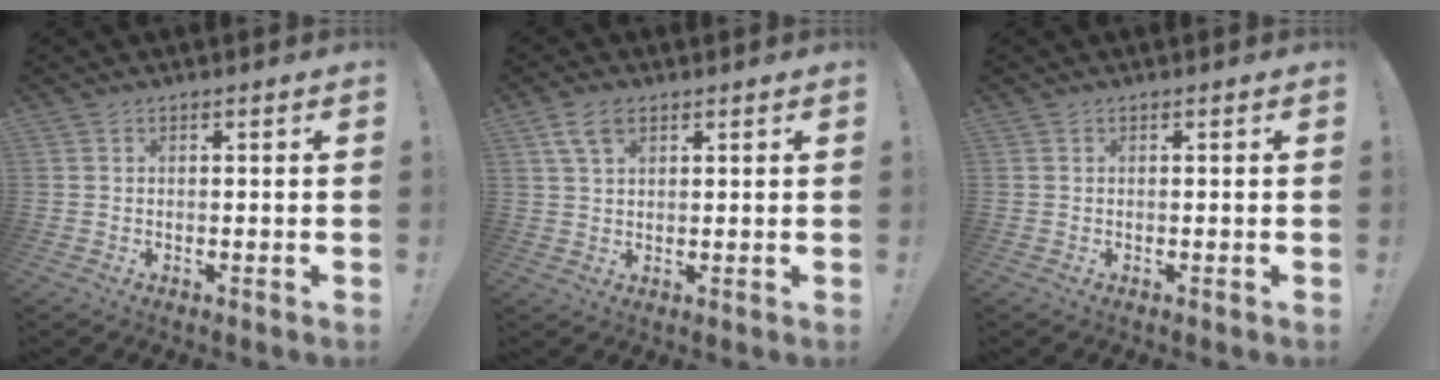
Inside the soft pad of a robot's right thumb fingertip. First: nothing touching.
{"total": 6.2, "force": [3.2, 3.4, 4.0], "torque": [-0.074, -0.002, 0.062]}
{"total": 0.0}